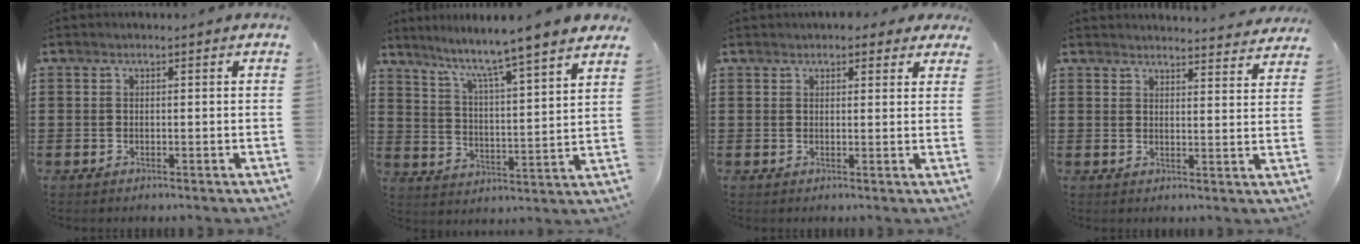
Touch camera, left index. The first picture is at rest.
{"total": 5.9, "force": [5.1, -1.5, 2.5], "torque": [-0.071, -0.050, 0.076]}
{"total": 2.1, "force": [1.9, 0.8, 0.6], "torque": [-0.009, 0.003, 0.033]}
{"total": 3.2, "force": [3.2, -0.4, 0.1], "torque": [-0.006, -0.022, 0.056]}